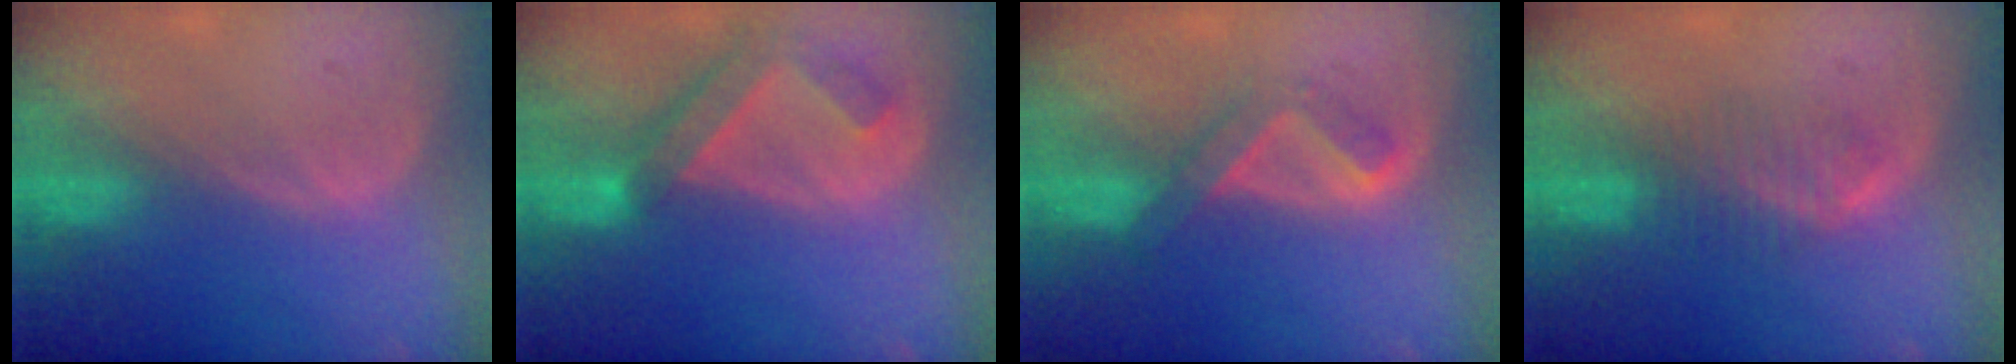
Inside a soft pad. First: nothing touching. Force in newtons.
{"total": 6.4, "press": 5.8, "slide": 2.8}
{"total": 5.2, "press": 4.5, "slide": 2.7}
{"total": 3.9, "press": 3.9, "slide": 0.8}